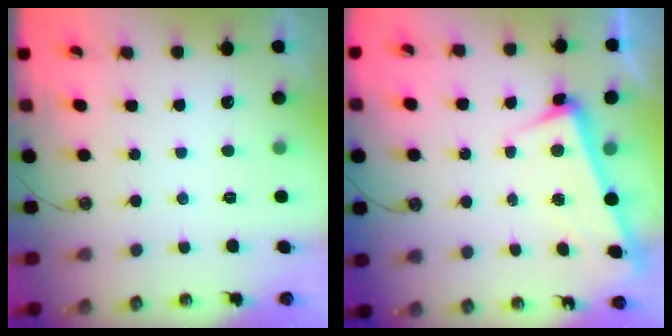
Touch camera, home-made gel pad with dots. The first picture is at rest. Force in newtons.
{"total": 3.6, "press": 3.4, "slide": 1.2}